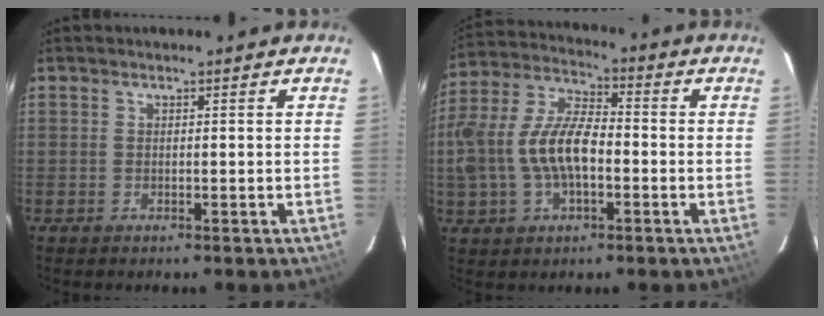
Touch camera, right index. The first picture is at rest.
{"total": 14.6, "force": [-2.6, 7.5, 12.2], "torque": [-0.262, 0.012, -0.046]}